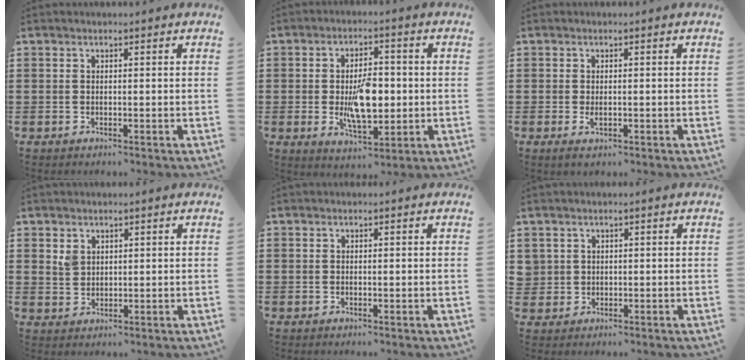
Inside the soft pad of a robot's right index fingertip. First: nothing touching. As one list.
[{"total": 8.7, "force": [-0.7, 4.3, 7.5], "torque": [-0.130, 0.000, -0.016]}, {"total": 1.4, "force": [-0.3, 0.5, 1.3], "torque": [-0.025, -0.002, -0.005]}, {"total": 2.2, "force": [1.4, 1.5, 0.6], "torque": [-0.017, 0.004, 0.027]}, {"total": 0.0}, {"total": 1.5, "force": [0.6, 1.4, 0.0], "torque": [-0.008, 0.007, 0.011]}]